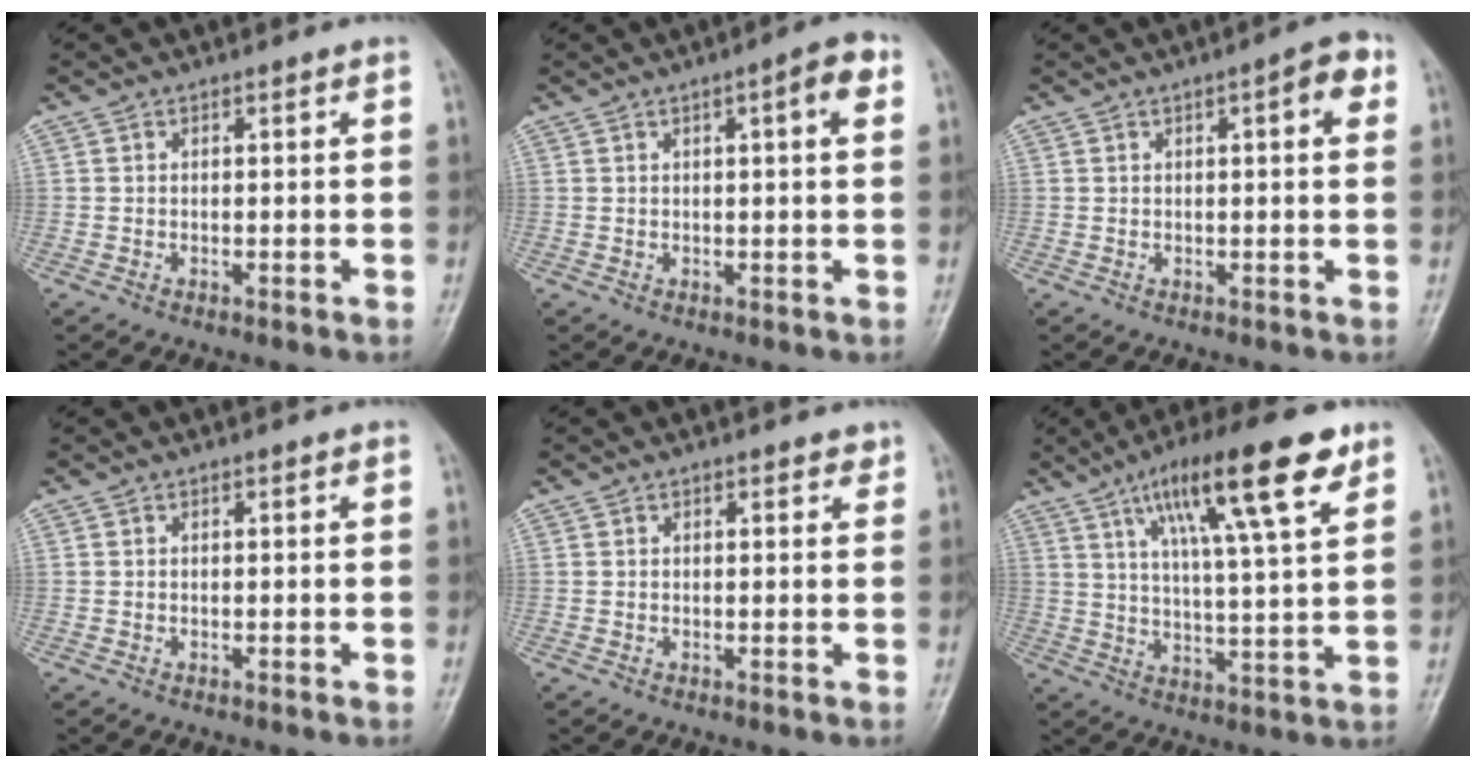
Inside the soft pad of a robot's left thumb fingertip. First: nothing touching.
{"total": 4.9, "force": [1.7, 1.0, 4.5], "torque": [-0.059, 0.007, 0.020]}
{"total": 5.0, "force": [1.7, 1.5, 4.4], "torque": [-0.050, 0.006, 0.017]}
{"total": 0.0}
{"total": 1.5, "force": [1.1, 0.7, 0.7], "torque": [0.002, -0.005, 0.009]}
{"total": 17.8, "force": [9.4, 3.6, 14.6], "torque": [-0.223, -0.022, 0.152]}